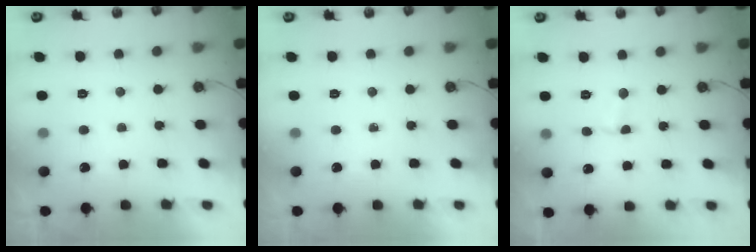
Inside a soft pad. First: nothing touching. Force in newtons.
{"total": 0.0}
{"total": 2.8, "press": 2.8, "slide": 0.3}